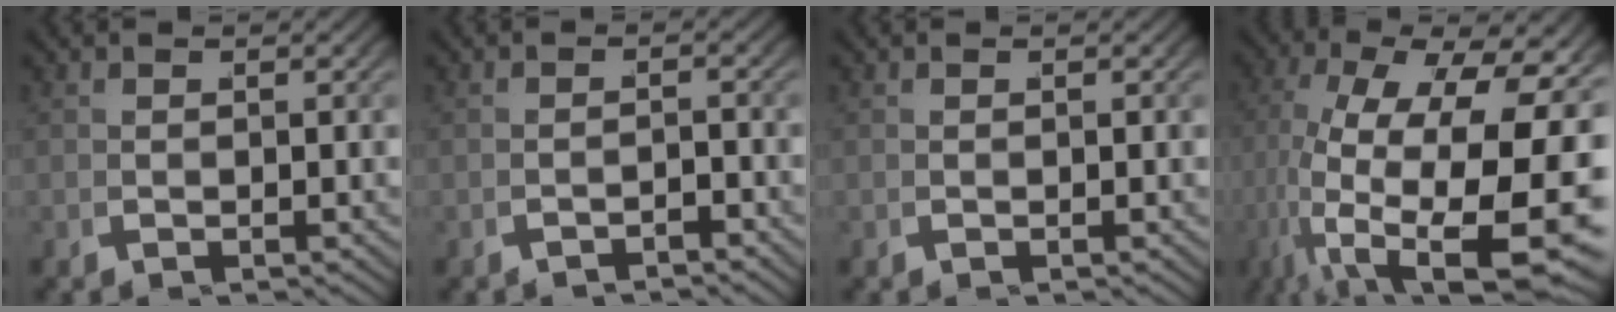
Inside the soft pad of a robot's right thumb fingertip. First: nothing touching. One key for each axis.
{"total": 1.4, "fx": -1.4, "fy": 0.0, "fz": 0.0, "tx": 0.001, "ty": 0.004, "tz": -0.024}
{"total": 0.0}
{"total": 19.3, "fx": -1.5, "fy": 11.1, "fz": 15.8, "tx": -0.319, "ty": -0.084, "tz": 0.039}